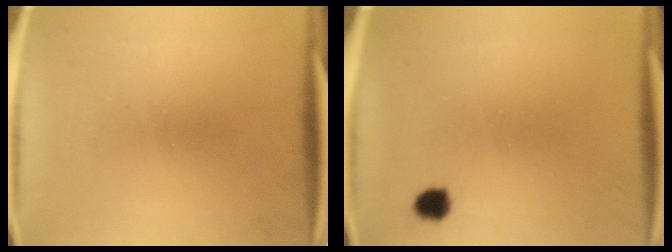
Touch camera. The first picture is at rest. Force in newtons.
{"total": 2.4}